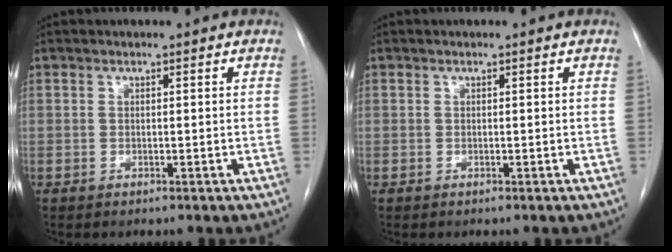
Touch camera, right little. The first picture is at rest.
{"total": 0.0}